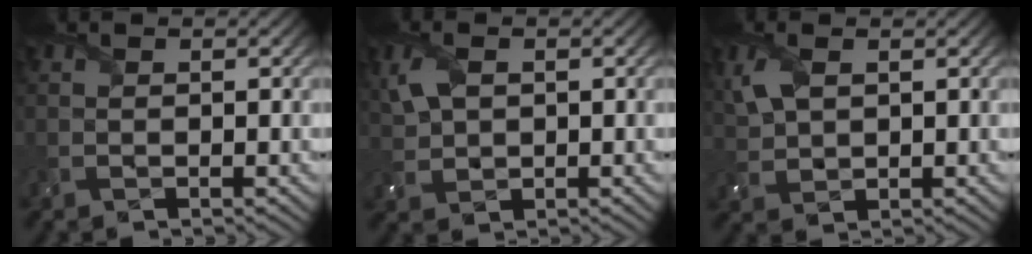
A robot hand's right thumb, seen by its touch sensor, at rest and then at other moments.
{"total": 4.5, "force": [1.4, 2.8, 3.2], "torque": [-0.085, 0.004, 0.026]}
{"total": 4.9, "force": [1.9, 2.8, 3.5], "torque": [-0.099, 0.006, 0.040]}